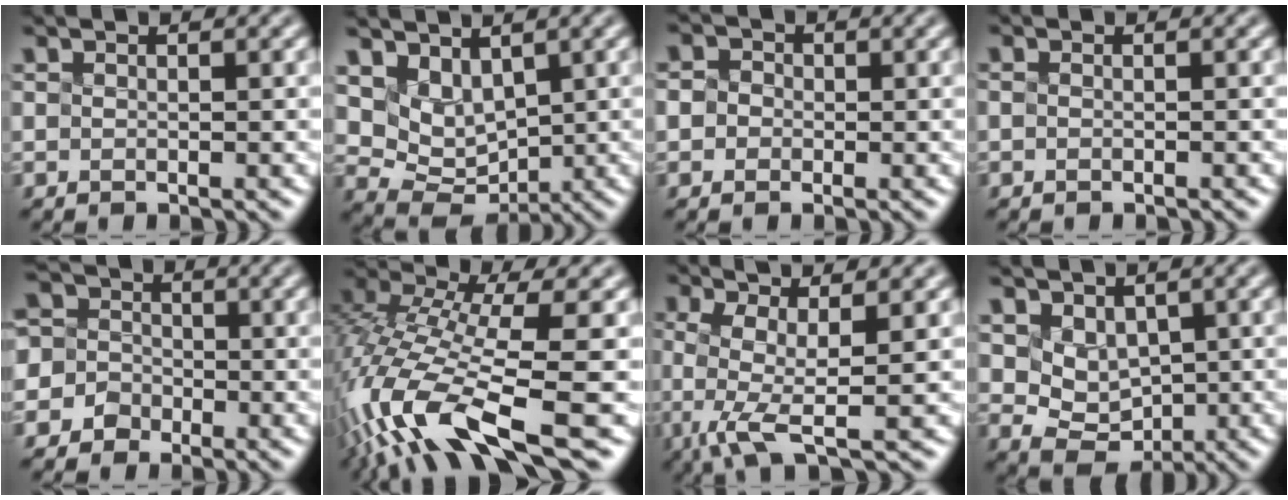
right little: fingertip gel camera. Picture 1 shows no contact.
{"total": 2.9, "force": [1.7, 2.1, 1.2], "torque": [-0.053, -0.011, 0.075]}
{"total": 2.1, "force": [-1.3, -0.2, -1.6], "torque": [0.013, -0.009, -0.006]}
{"total": 1.7, "force": [-1.3, -0.8, -0.9], "torque": [0.003, -0.019, -0.005]}
{"total": 4.7, "force": [-2.2, 4.1, -0.7], "torque": [0.016, 0.017, -0.055]}
{"total": 11.5, "force": [-6.5, 2.3, 9.2], "torque": [-0.226, -0.012, -0.077]}
{"total": 3.4, "force": [-1.7, -0.3, 2.9], "torque": [-0.074, -0.016, -0.005]}
{"total": 2.1, "force": [0.4, 1.9, 0.6], "torque": [-0.037, -0.016, 0.056]}